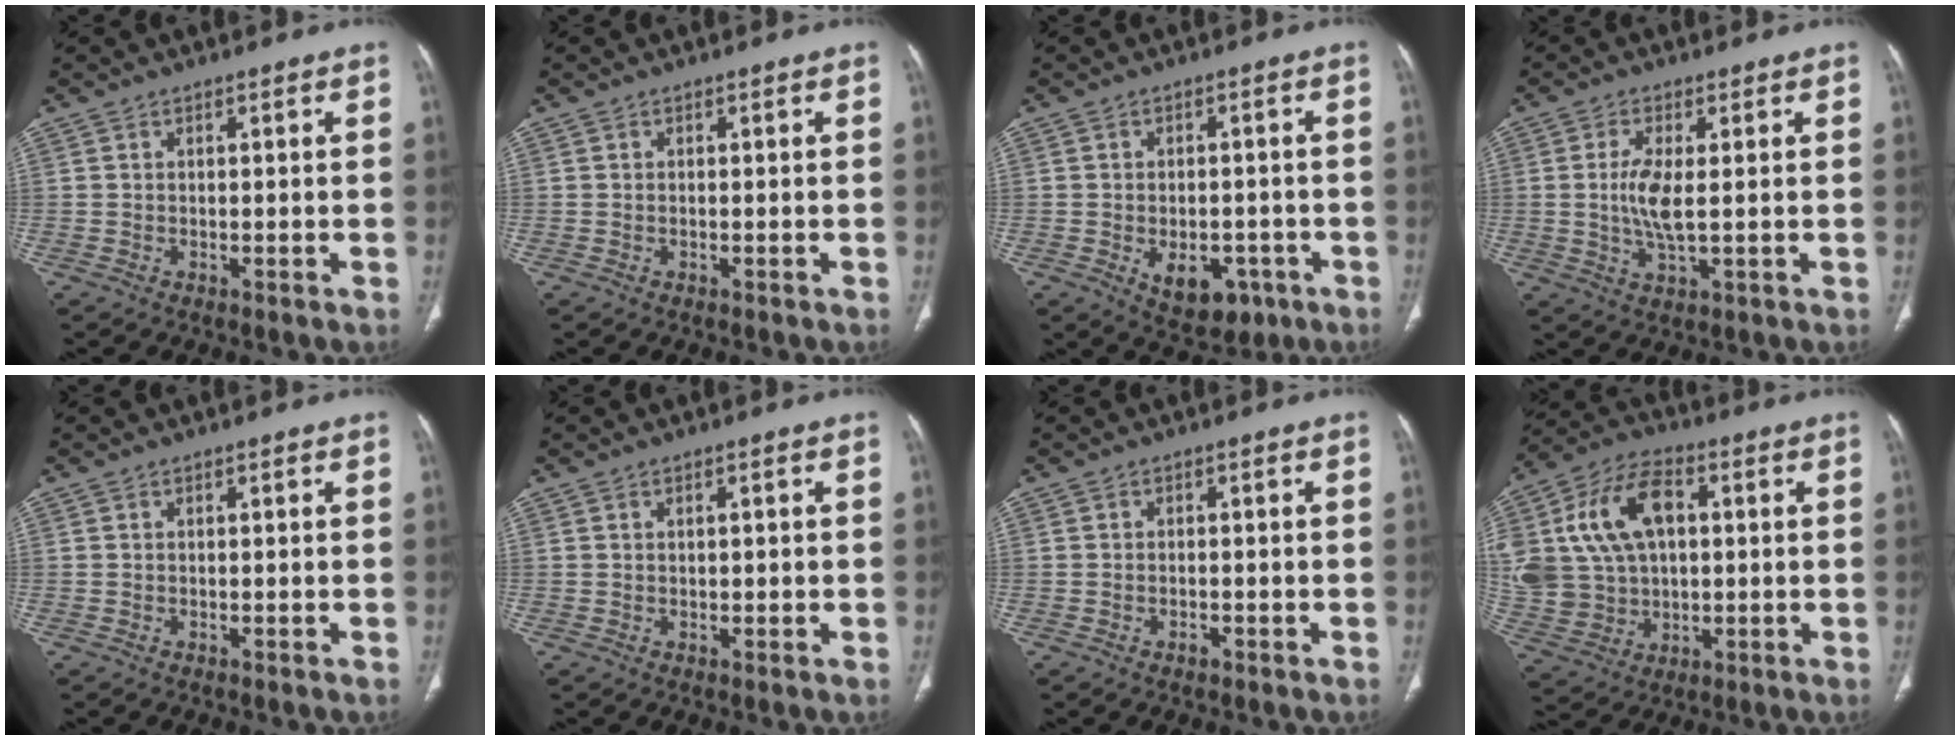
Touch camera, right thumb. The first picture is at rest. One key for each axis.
{"total": 0.0}
{"total": 8.9, "fx": -3.4, "fy": 5.7, "fz": 5.9, "tx": -0.062, "ty": 0.013, "tz": -0.031}
{"total": 6.2, "fx": 0.4, "fy": 2.0, "fz": 5.8, "tx": -0.130, "ty": -0.010, "tz": 0.010}
{"total": 0.0}
{"total": 1.3, "fx": 0.3, "fy": 0.7, "fz": 1.1, "tx": -0.014, "ty": -0.001, "tz": 0.006}
{"total": 1.2, "fx": -0.7, "fy": 0.7, "fz": 0.7, "tx": -0.012, "ty": 0.006, "tz": -0.009}
{"total": 21.1, "fx": 4.1, "fy": 14.5, "fz": 14.7, "tx": -0.299, "ty": 0.021, "tz": 0.084}